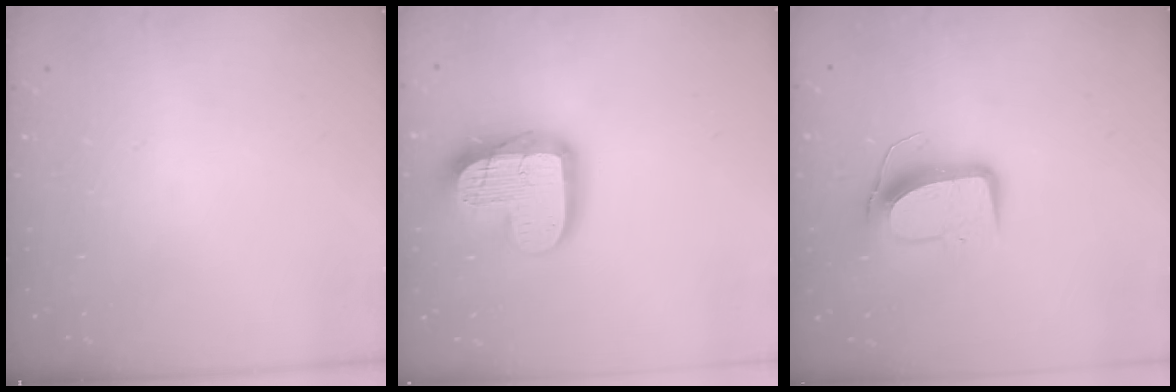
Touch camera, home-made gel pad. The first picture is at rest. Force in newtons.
{"total": 18.1, "press": 18.0, "slide": 1.5}
{"total": 10.0, "press": 10.0, "slide": 0.5}